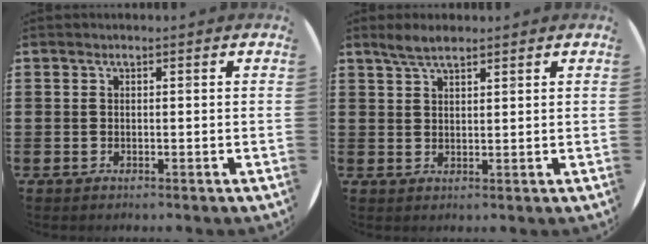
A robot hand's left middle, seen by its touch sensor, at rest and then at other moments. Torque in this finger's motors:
{"motor_torque": [0.48, -0.40, 0.07, 0.01]}